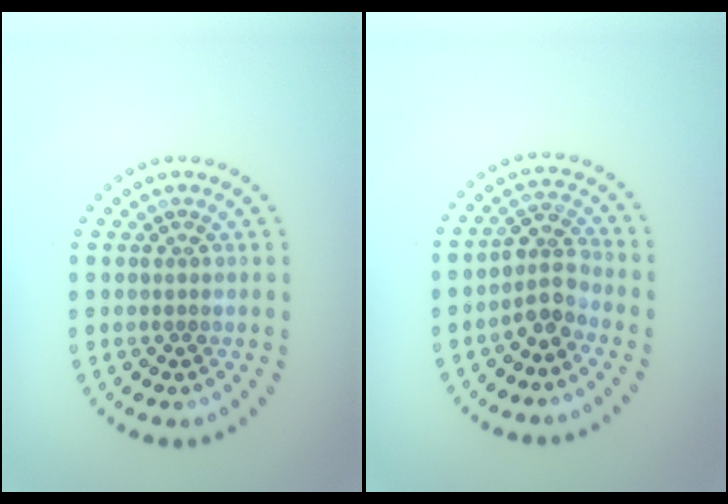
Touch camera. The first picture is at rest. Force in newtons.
{"total": 2.7, "press": 2.2, "slide": 1.5}